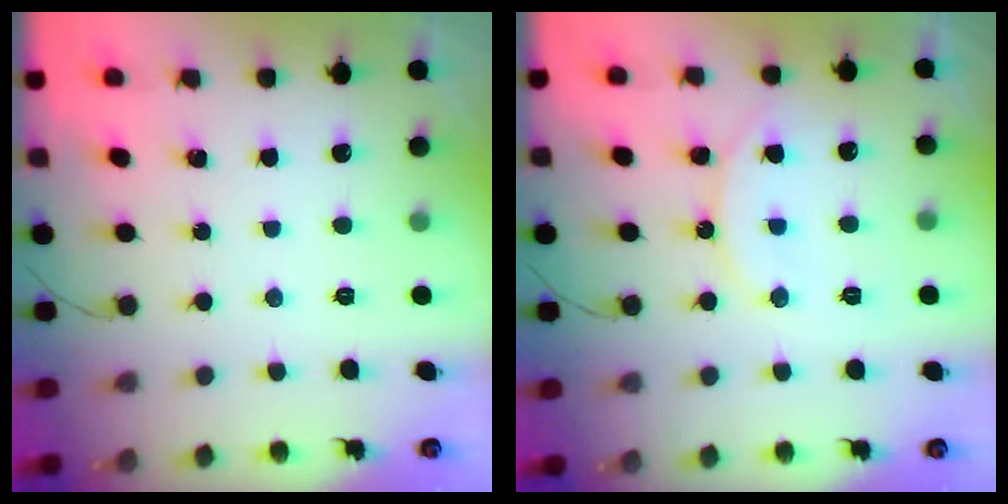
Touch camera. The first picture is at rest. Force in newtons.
{"total": 11.2, "press": 11.1, "slide": 1.3}